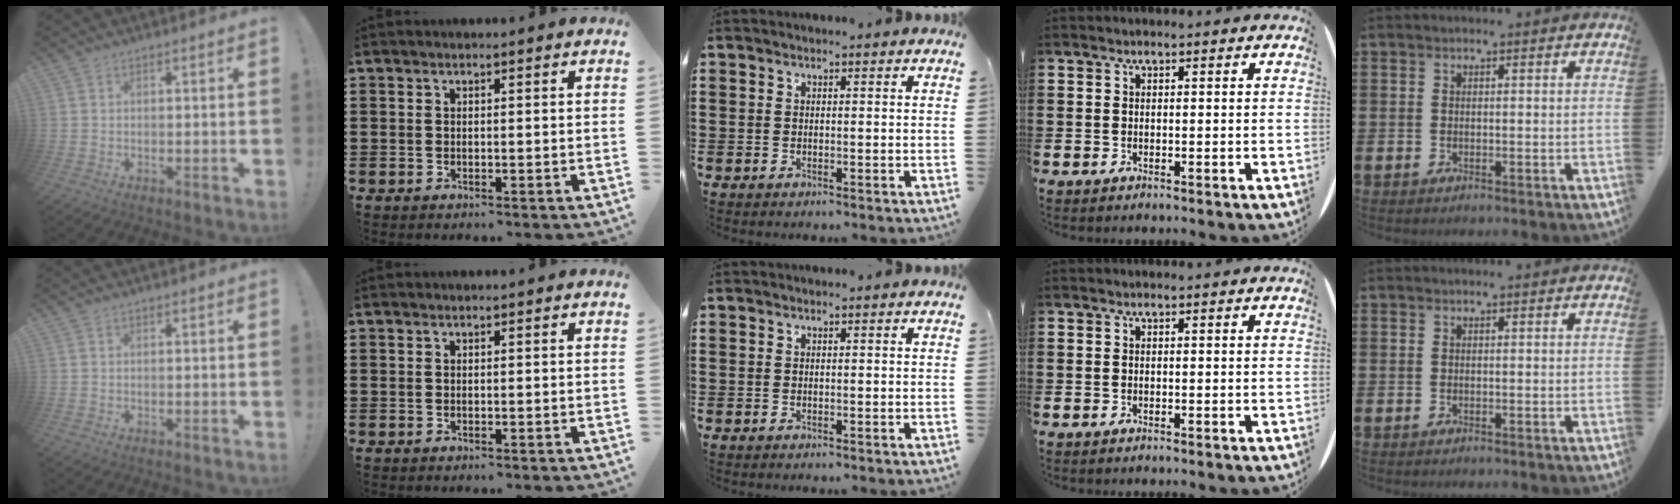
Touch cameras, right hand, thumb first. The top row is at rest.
{}